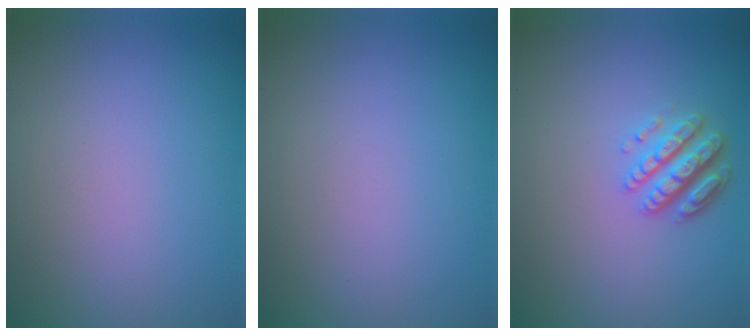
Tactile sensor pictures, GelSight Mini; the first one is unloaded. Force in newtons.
{"total": 0.0}
{"total": 3.5, "press": 3.0, "slide": 1.8}